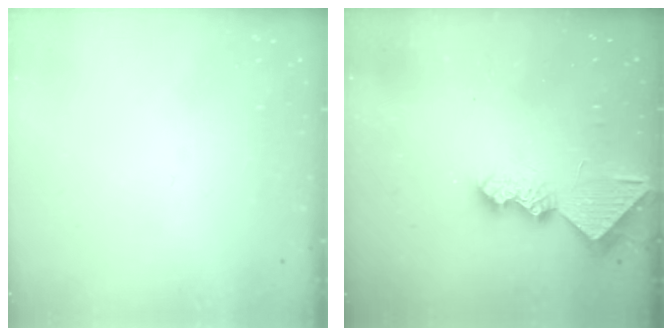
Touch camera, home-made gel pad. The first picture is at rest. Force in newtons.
{"total": 8.4, "press": 8.4, "slide": 0.4}